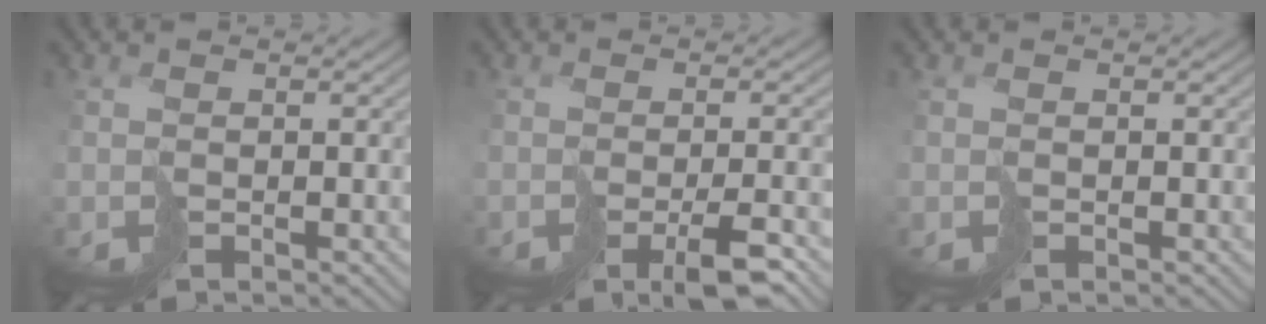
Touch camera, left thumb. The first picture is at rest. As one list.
[{"total": 5.1, "force": [-2.8, 1.0, 4.2], "torque": [-0.058, -0.001, -0.045]}, {"total": 0.0}]